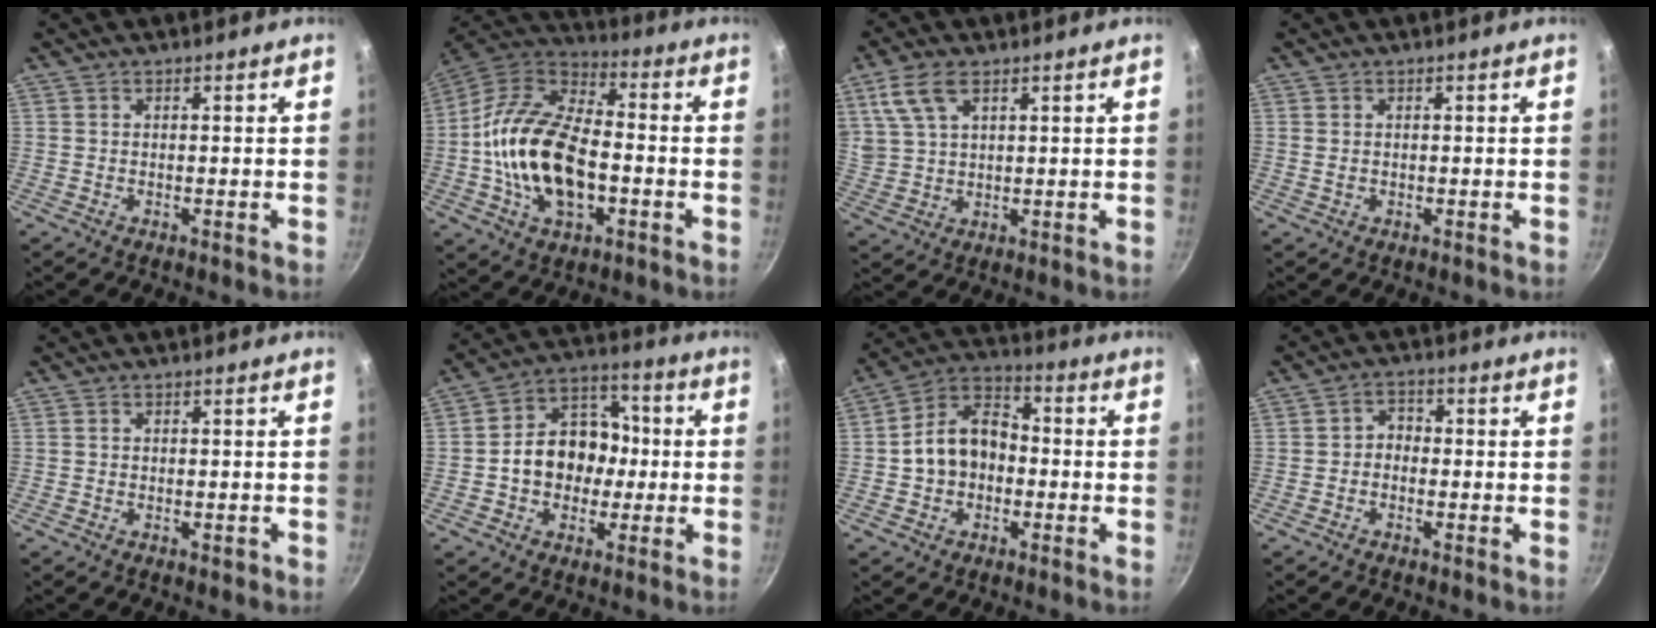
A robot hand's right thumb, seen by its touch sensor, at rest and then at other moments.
{"total": 20.8, "force": [-3.1, 12.0, 16.7], "torque": [-0.296, 0.033, -0.066]}
{"total": 7.9, "force": [4.1, 4.0, 5.4], "torque": [-0.106, -0.008, 0.090]}
{"total": 0.9, "force": [0.1, 0.8, 0.4], "torque": [-0.007, 0.001, 0.002]}
{"total": 0.8, "force": [-0.4, 0.5, 0.5], "torque": [-0.004, 0.003, -0.006]}
{"total": 13.5, "force": [-1.1, 10.7, 8.1], "torque": [-0.079, 0.035, -0.032]}
{"total": 11.4, "force": [-1.3, 8.5, 7.5], "torque": [-0.095, 0.039, -0.039]}
{"total": 2.9, "force": [-0.9, 2.3, 1.5], "torque": [-0.011, 0.016, -0.025]}